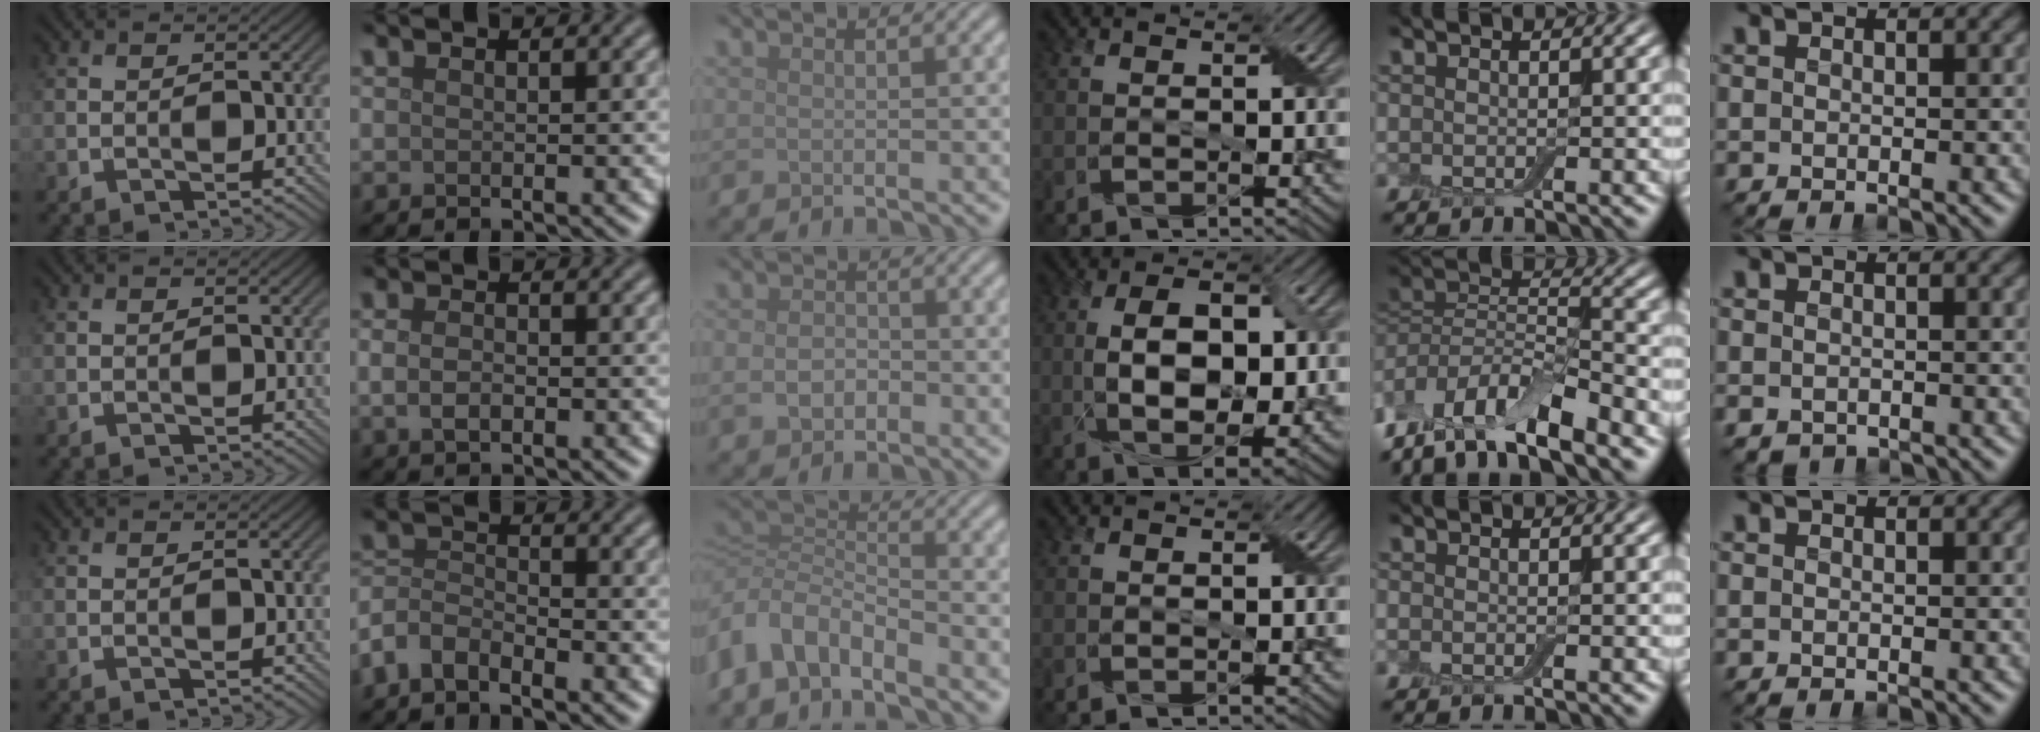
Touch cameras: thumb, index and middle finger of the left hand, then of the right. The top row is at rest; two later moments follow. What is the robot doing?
{"motion": "fold", "object": "cloth"}